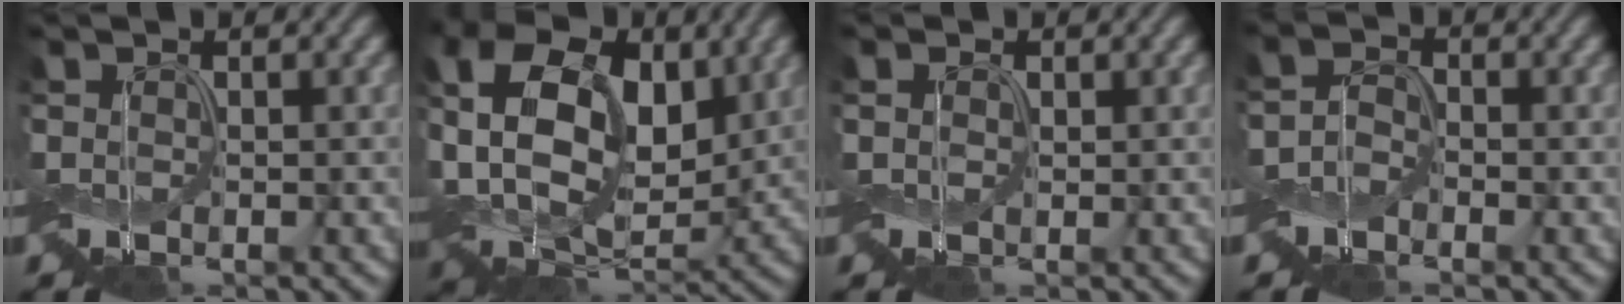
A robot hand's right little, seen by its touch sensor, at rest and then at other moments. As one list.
[{"total": 13.8, "force": [2.8, 9.3, 9.8], "torque": [-0.185, 0.015, 0.051]}, {"total": 0.8, "force": [0.2, 0.7, 0.3], "torque": [-0.011, 0.002, 0.001]}, {"total": 1.5, "force": [-0.9, 1.0, 0.6], "torque": [-0.012, 0.003, -0.026]}]